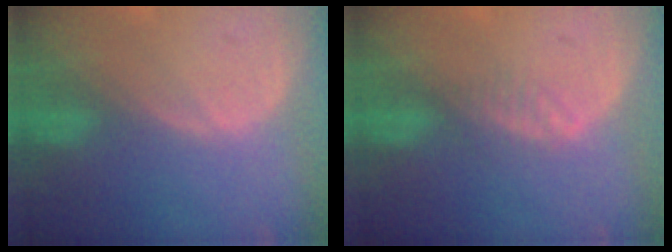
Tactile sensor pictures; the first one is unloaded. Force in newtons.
{"total": 2.0, "press": 1.8, "slide": 0.8}